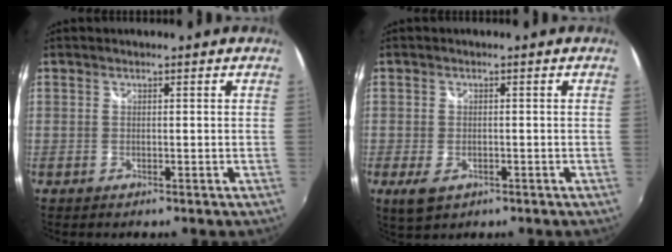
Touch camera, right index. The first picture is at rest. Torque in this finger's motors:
{"motor_torque": [0.32, -0.25, 0.21, 0.02]}